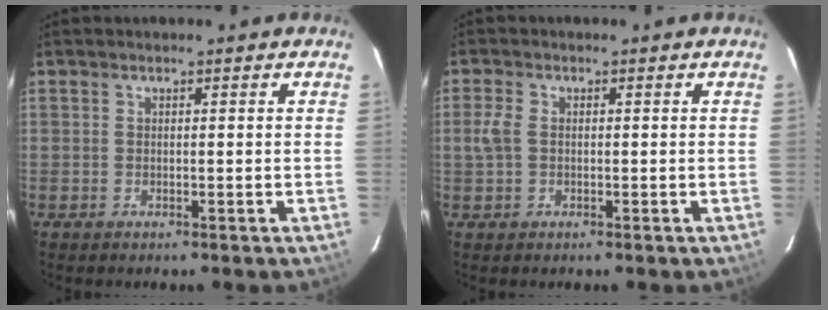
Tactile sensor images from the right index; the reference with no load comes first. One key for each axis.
{"total": 2.9, "fx": -0.2, "fy": 2.0, "fz": 2.1, "tx": -0.051, "ty": 0.005, "tz": -0.005}